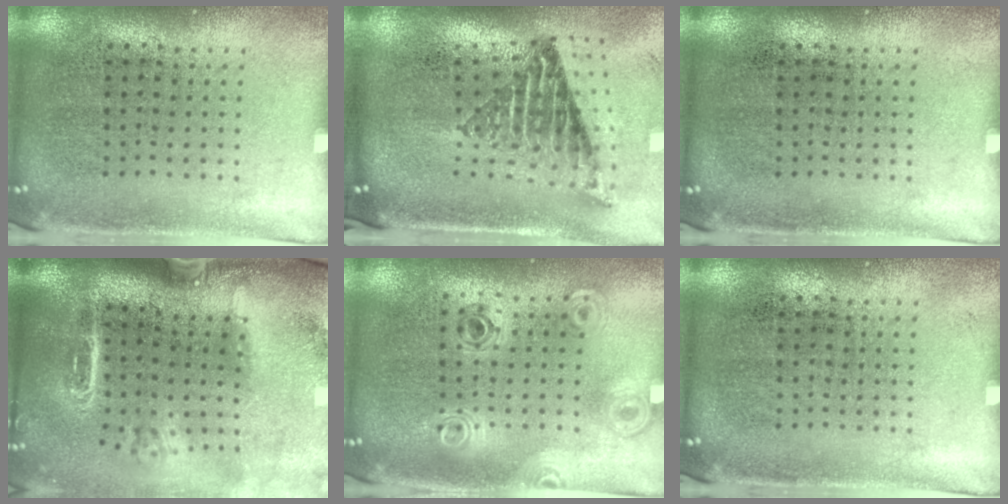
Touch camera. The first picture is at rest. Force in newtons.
{"total": 2.1, "press": 1.5, "slide": 1.6}
{"total": 0.0}
{"total": 2.9, "press": 2.0, "slide": 2.0}
{"total": 0.9, "press": 0.9, "slide": 0.1}
{"total": 0.0}